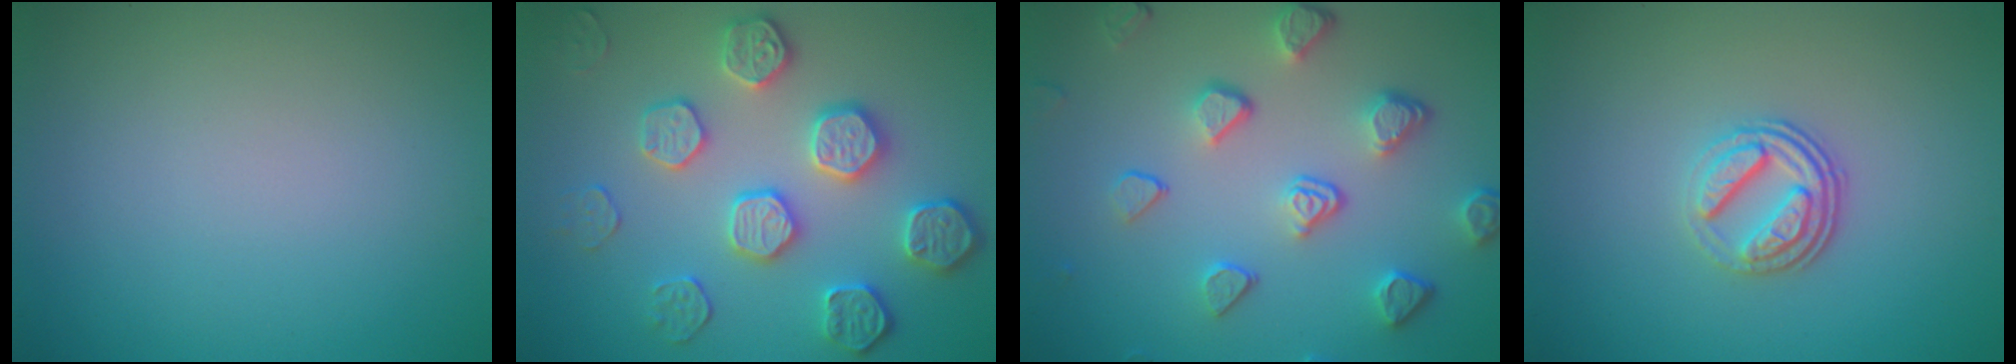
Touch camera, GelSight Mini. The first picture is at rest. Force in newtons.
{"total": 4.5, "press": 4.3, "slide": 1.2}
{"total": 4.9, "press": 3.7, "slide": 3.1}
{"total": 3.5, "press": 2.7, "slide": 2.2}